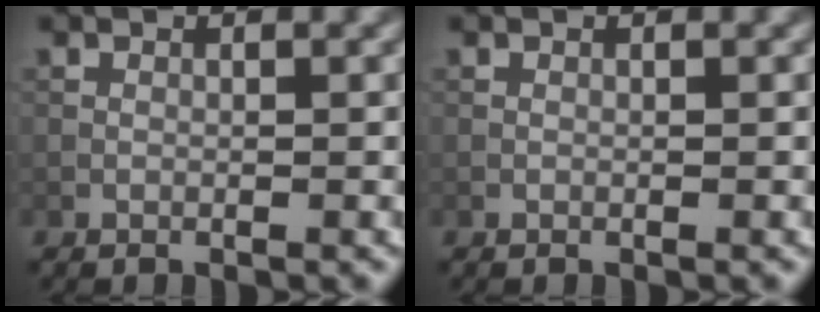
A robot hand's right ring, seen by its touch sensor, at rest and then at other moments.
{"total": 0.0}